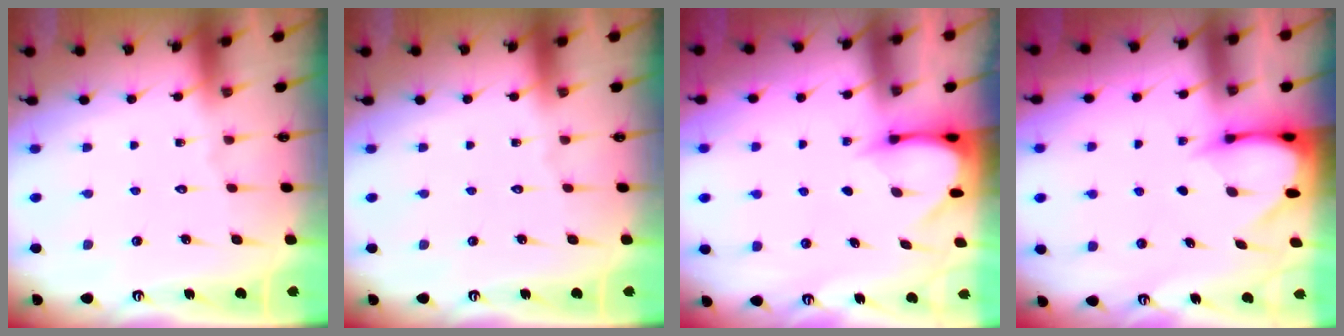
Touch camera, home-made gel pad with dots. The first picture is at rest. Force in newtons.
{"total": 0.0}
{"total": 3.8, "press": 3.8, "slide": 0.3}
{"total": 3.3, "press": 3.3, "slide": 0.3}